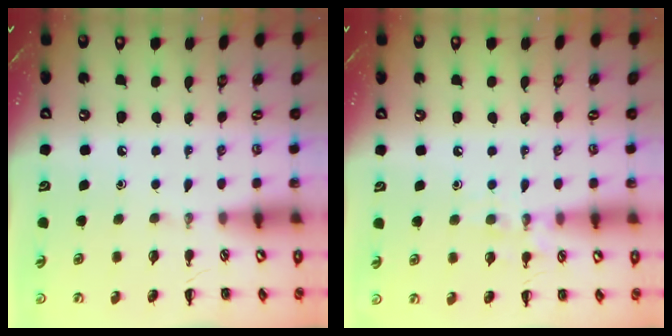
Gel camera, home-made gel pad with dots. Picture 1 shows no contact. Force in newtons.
{"total": 7.5, "press": 7.4, "slide": 1.1}